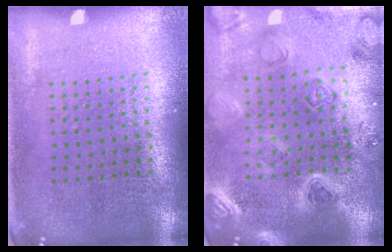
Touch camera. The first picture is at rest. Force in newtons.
{"total": 2.3, "press": 2.3, "slide": 0.2}